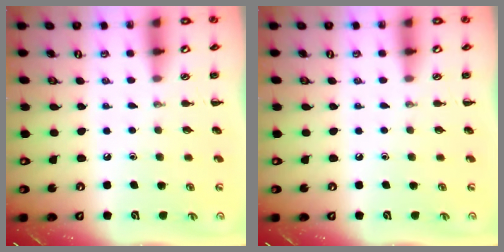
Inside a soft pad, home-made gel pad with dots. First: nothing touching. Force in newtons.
{"total": 0.0}